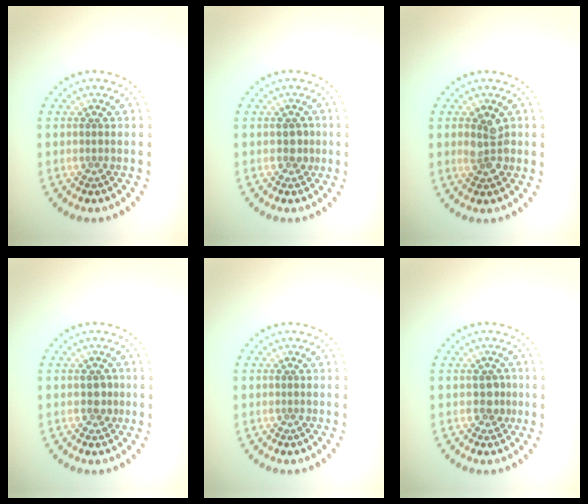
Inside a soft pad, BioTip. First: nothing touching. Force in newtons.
{"total": 1.2, "press": 1.2, "slide": 0.3}
{"total": 2.4, "press": 2.4, "slide": 0.1}
{"total": 1.2, "press": 1.2, "slide": 0.3}
{"total": 0.0}
{"total": 1.2, "press": 1.2, "slide": 0.5}